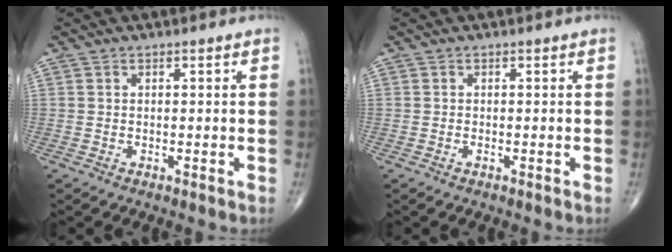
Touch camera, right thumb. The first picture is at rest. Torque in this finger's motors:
{"motor_torque": [0.16, 0.05, -0.09, -0.16, -0.01]}